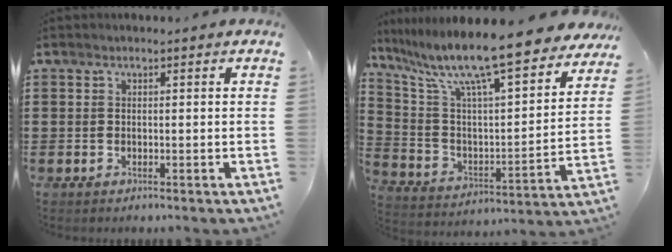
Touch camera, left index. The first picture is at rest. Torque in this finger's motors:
{"motor_torque": [2.14, 0.00, 1.05, 0.21]}